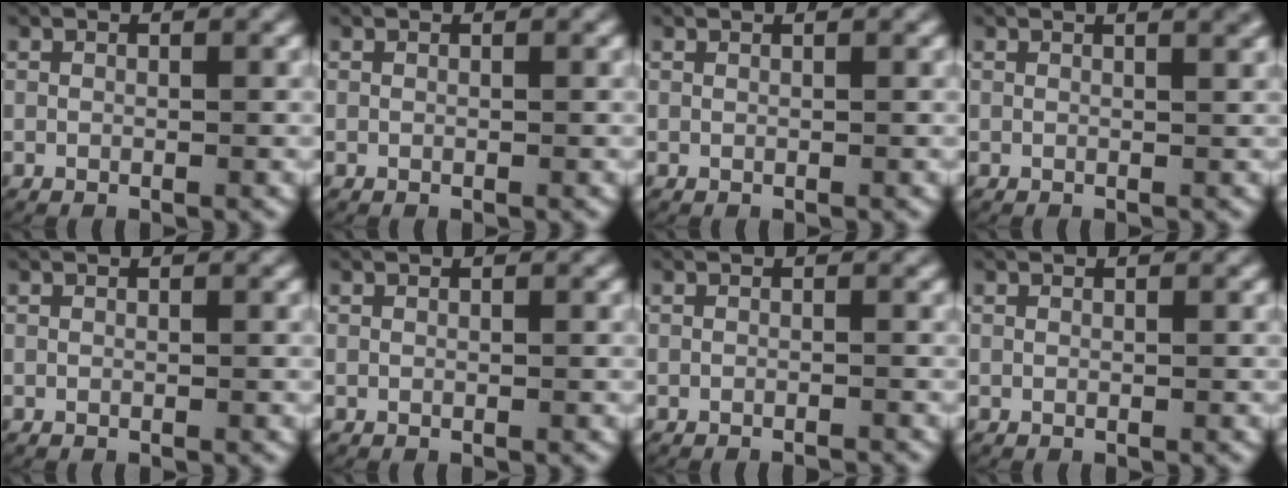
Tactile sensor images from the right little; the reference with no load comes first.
{"total": 0.0}
{"total": 0.0}
{"total": 2.6, "force": [1.1, 0.7, 2.2], "torque": [-0.019, 0.011, 0.012]}
{"total": 0.0}
{"total": 0.0}
{"total": 1.5, "force": [-1.5, 0.2, 0.3], "torque": [-0.003, -0.001, -0.024]}
{"total": 0.0}